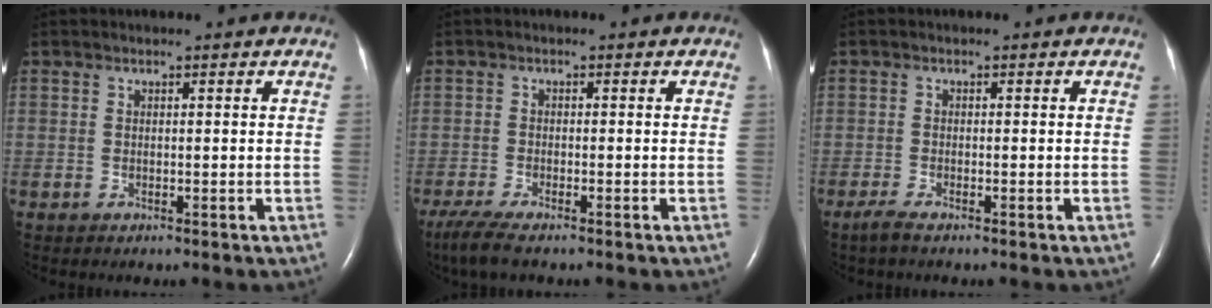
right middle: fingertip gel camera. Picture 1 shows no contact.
{"total": 5.1, "force": [-3.9, 0.7, 3.2], "torque": [-0.065, -0.015, -0.068]}
{"total": 1.6, "force": [-1.3, 0.0, 1.0], "torque": [-0.031, -0.007, -0.029]}